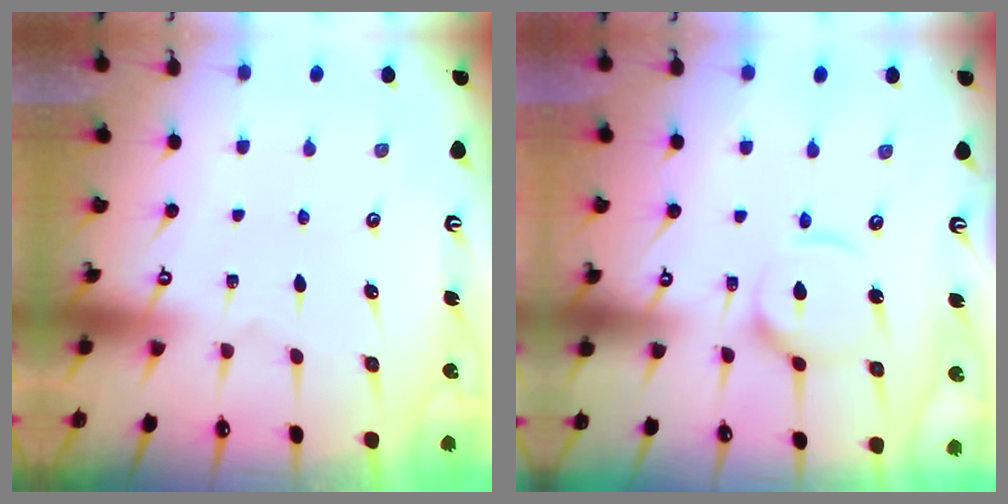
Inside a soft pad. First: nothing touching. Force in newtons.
{"total": 10.7, "press": 10.6, "slide": 0.9}